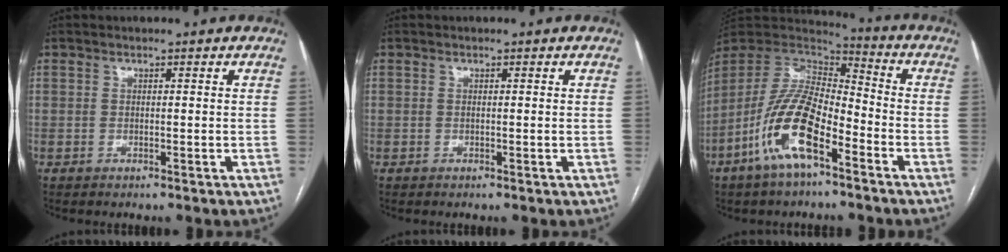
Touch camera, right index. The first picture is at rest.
{"total": 0.0}
{"total": 14.1, "force": [-6.8, 5.0, 11.3], "torque": [-0.234, 0.005, -0.128]}